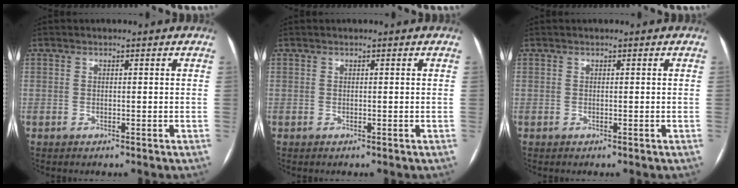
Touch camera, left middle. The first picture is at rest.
{"total": 0.0}
{"total": 0.0}